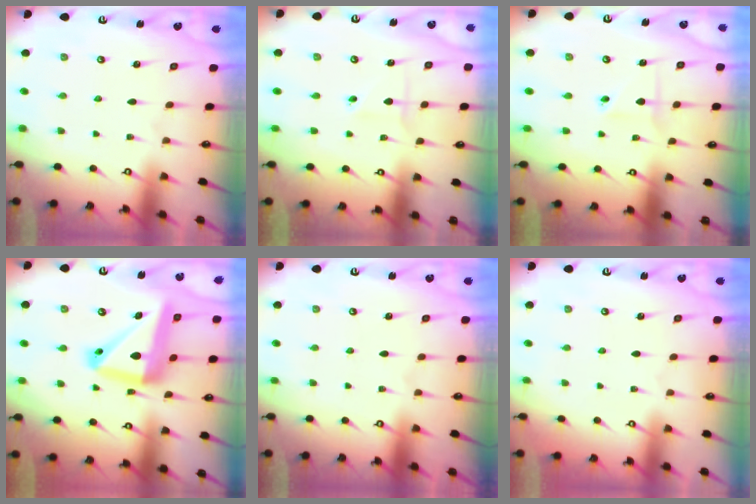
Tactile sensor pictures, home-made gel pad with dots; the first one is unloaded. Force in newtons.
{"total": 2.3, "press": 2.2, "slide": 0.9}
{"total": 3.0, "press": 2.9, "slide": 0.7}
{"total": 18.0, "press": 17.9, "slide": 2.1}
{"total": 0.0}
{"total": 0.0}